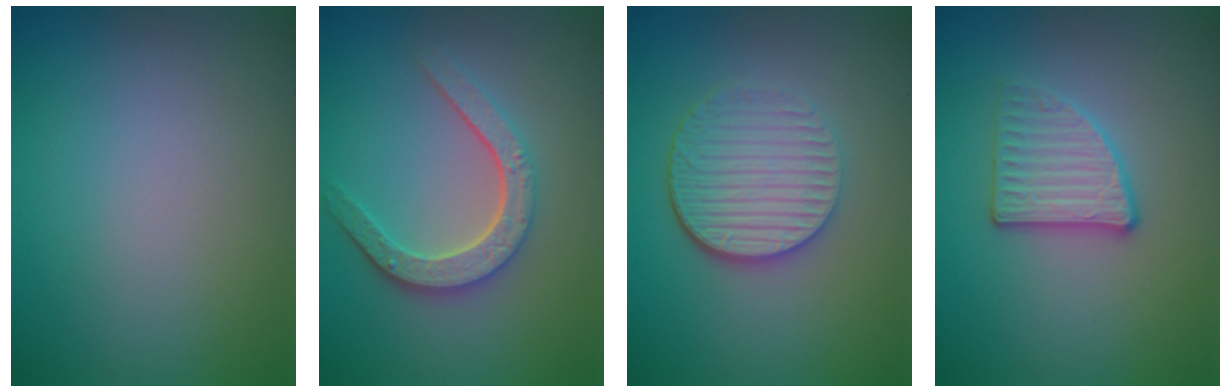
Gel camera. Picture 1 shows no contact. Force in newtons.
{"total": 4.7, "press": 3.5, "slide": 3.0}
{"total": 5.3, "press": 3.8, "slide": 3.6}
{"total": 2.9, "press": 2.8, "slide": 0.7}